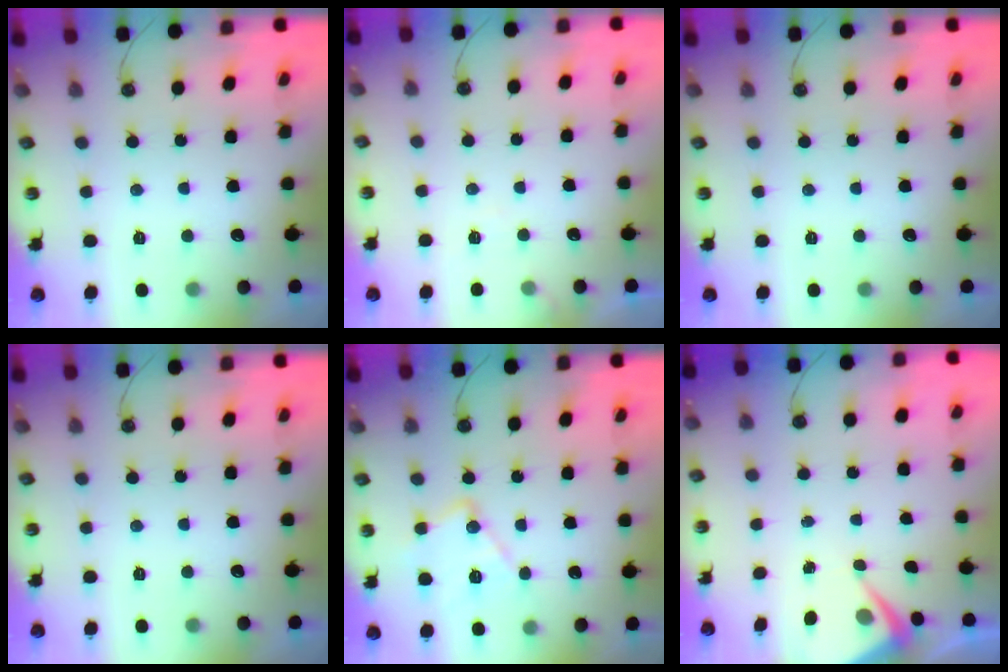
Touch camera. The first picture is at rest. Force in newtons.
{"total": 3.4, "press": 3.3, "slide": 0.6}
{"total": 0.0}
{"total": 0.0}
{"total": 13.0, "press": 13.0, "slide": 1.0}
{"total": 5.2, "press": 5.2, "slide": 0.6}